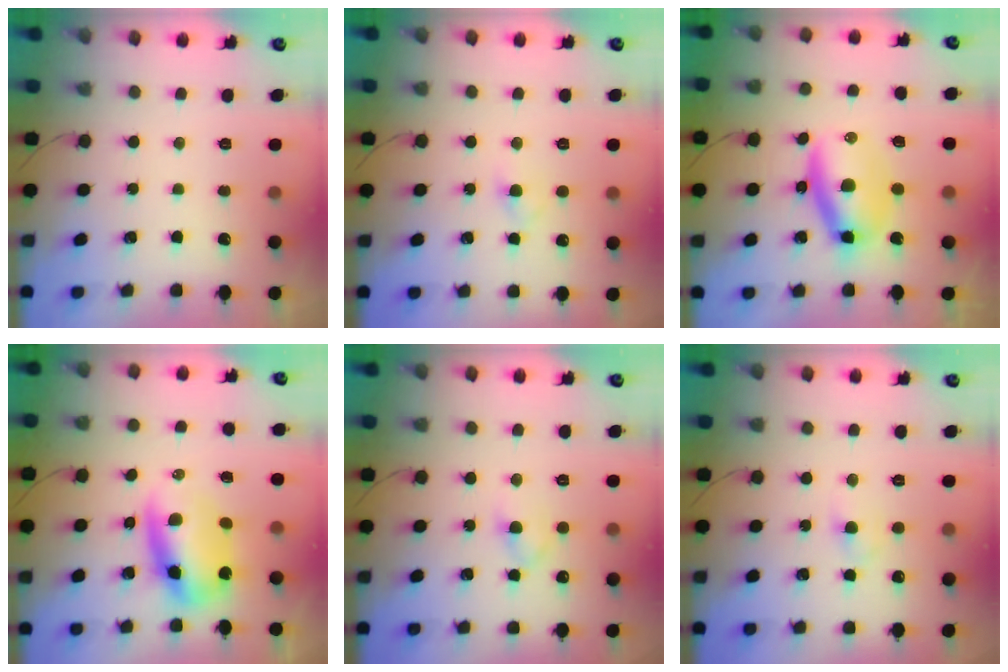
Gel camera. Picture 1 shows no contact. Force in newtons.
{"total": 2.5, "press": 2.4, "slide": 0.6}
{"total": 8.4, "press": 8.1, "slide": 2.0}
{"total": 8.0, "press": 7.7, "slide": 2.2}
{"total": 3.5, "press": 3.2, "slide": 1.3}
{"total": 2.8, "press": 2.6, "slide": 1.0}